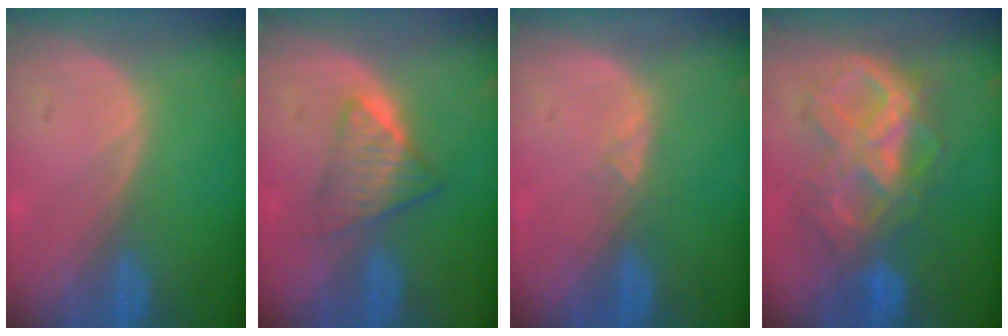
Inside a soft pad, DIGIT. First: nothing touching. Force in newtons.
{"total": 6.1, "press": 5.2, "slide": 3.1}
{"total": 1.4, "press": 1.2, "slide": 0.8}
{"total": 9.9, "press": 9.8, "slide": 1.3}